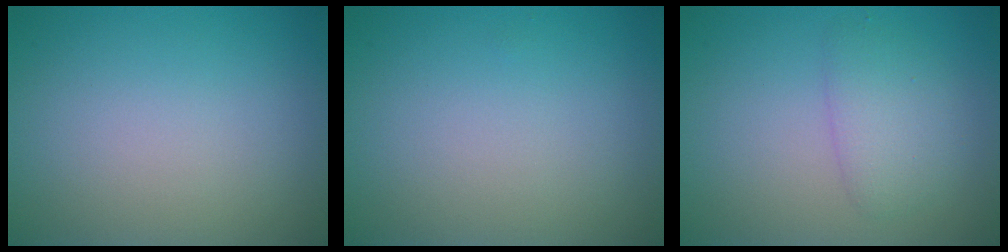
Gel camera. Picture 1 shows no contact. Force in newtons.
{"total": 0.0}
{"total": 2.6, "press": 2.6, "slide": 0.1}